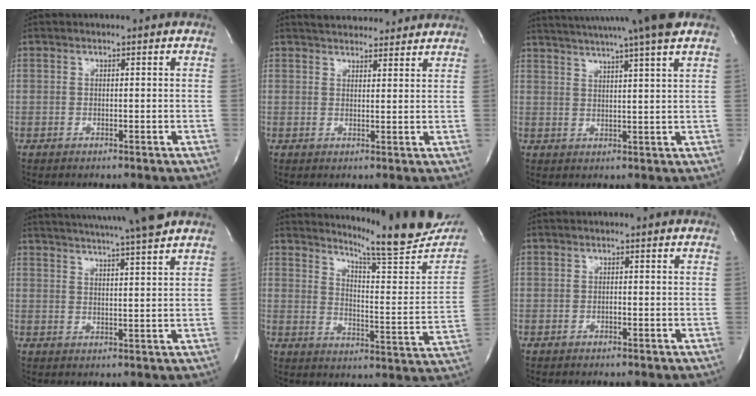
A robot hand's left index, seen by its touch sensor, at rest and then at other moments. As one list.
[{"total": 9.8, "force": [9.1, 2.1, 3.1], "torque": [-0.043, 0.020, 0.117]}, {"total": 16.5, "force": [14.0, -1.3, 8.6], "torque": [-0.151, 0.004, 0.190]}, {"total": 15.0, "force": [13.3, -0.9, 6.8], "torque": [-0.121, -0.003, 0.184]}, {"total": 19.4, "force": [18.1, 0.2, 6.8], "torque": [-0.102, -0.098, 0.231]}, {"total": 0.0}]